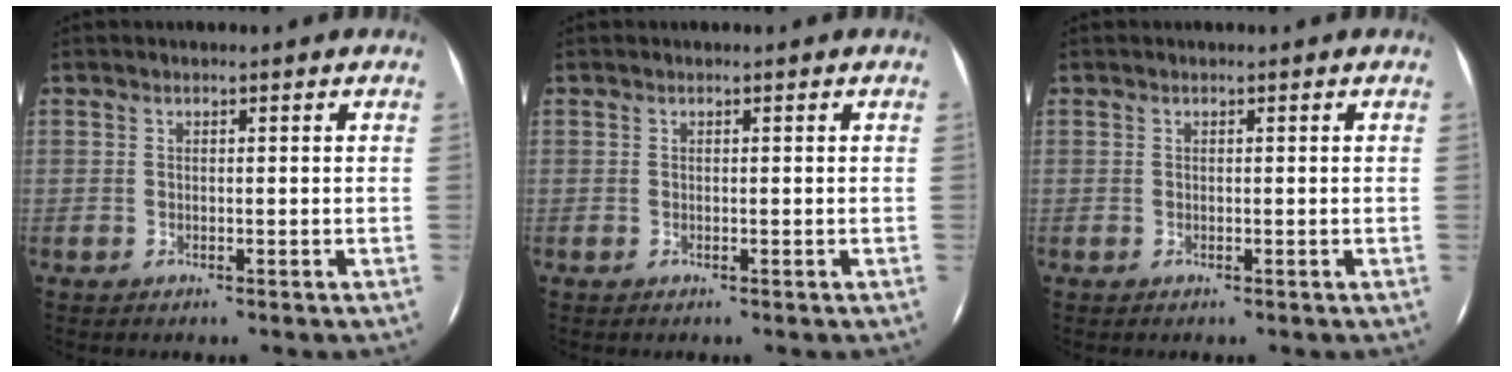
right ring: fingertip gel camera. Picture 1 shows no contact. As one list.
[{"total": 0.0}, {"total": 0.0}]